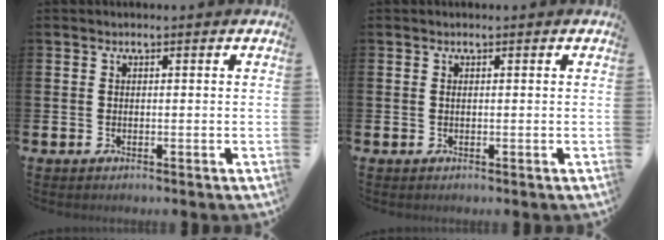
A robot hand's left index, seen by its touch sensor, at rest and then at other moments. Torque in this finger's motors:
{"motor_torque": [0.02, -0.12, -0.03, 0.02]}